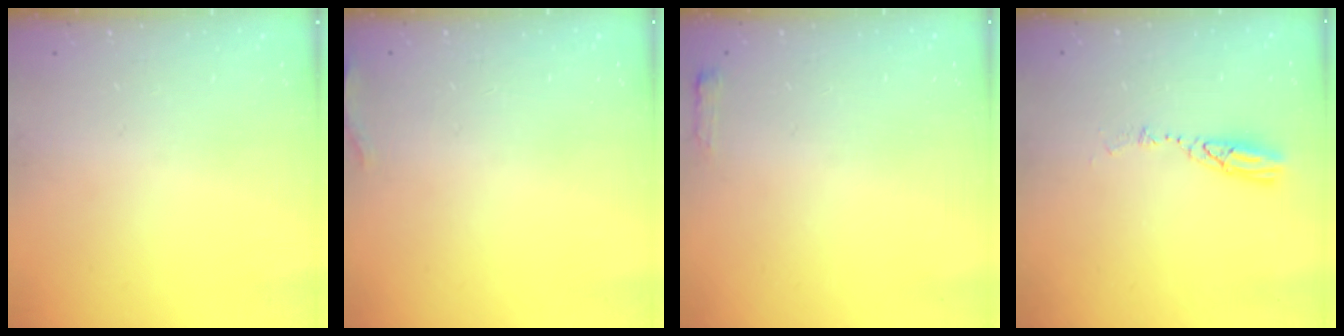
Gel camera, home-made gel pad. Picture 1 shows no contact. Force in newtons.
{"total": 7.3, "press": 5.5, "slide": 4.8}
{"total": 2.7, "press": 2.6, "slide": 0.5}
{"total": 4.3, "press": 4.3, "slide": 0.4}